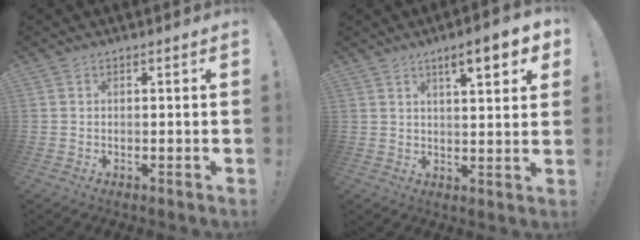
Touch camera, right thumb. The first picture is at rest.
{"total": 9.2, "force": [4.9, 1.9, 7.6], "torque": [-0.092, -0.026, 0.073]}